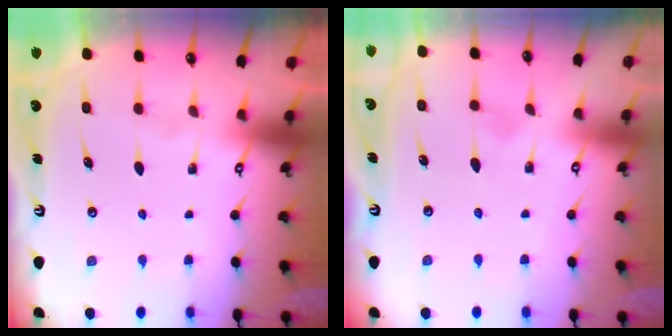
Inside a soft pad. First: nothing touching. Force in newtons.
{"total": 5.1, "press": 5.0, "slide": 0.3}